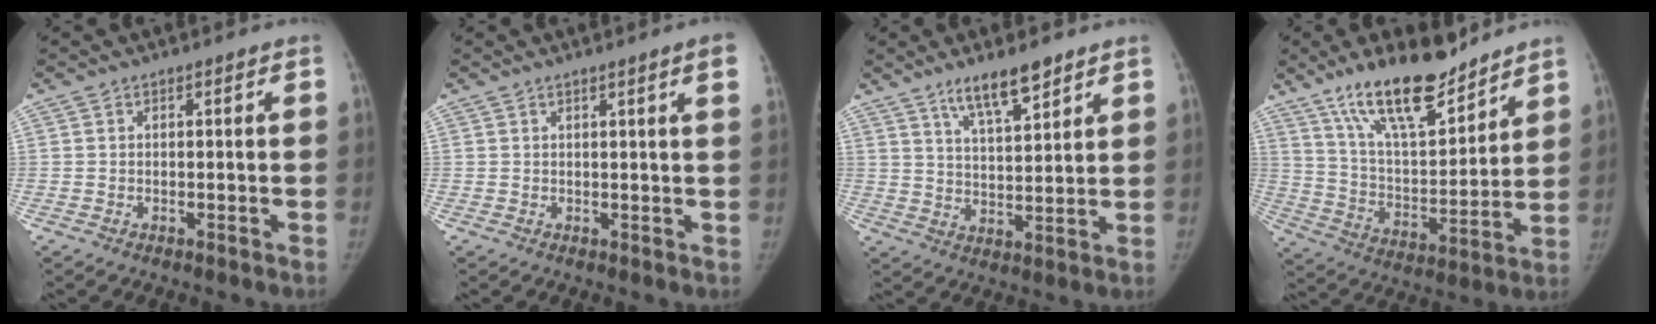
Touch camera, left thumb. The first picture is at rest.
{"total": 3.4, "force": [1.8, -0.4, 2.9], "torque": [-0.035, -0.003, 0.019]}
{"total": 8.7, "force": [6.2, 2.2, 5.7], "torque": [-0.085, -0.038, 0.112]}
{"total": 18.9, "force": [13.9, 6.3, 11.1], "torque": [-0.151, -0.078, 0.246]}